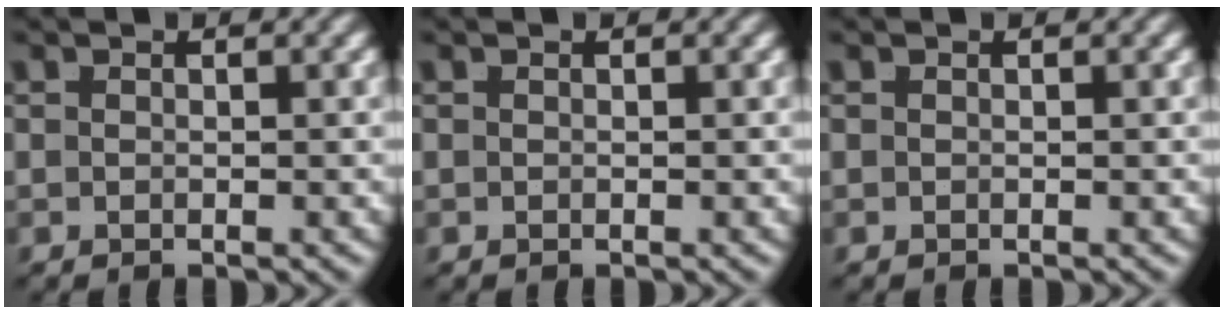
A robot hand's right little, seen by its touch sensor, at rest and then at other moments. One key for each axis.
{"total": 0.0}
{"total": 0.0}